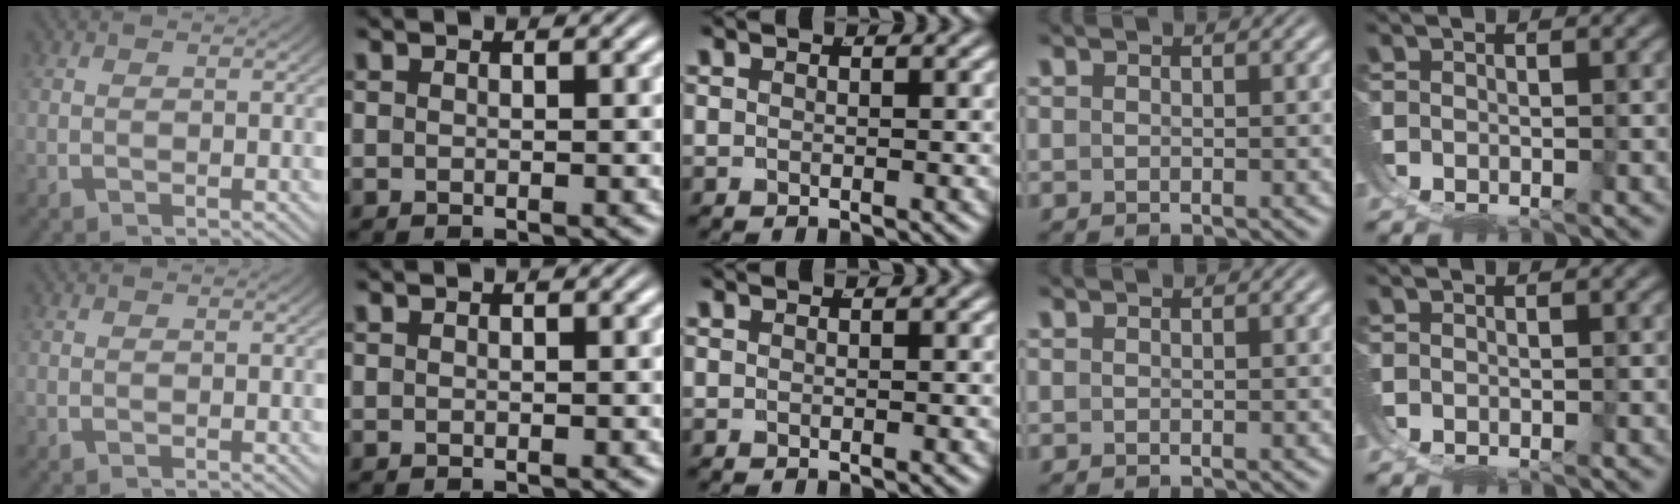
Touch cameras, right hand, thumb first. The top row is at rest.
{}